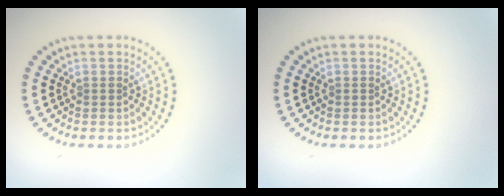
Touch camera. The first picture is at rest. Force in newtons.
{"total": 0.0}